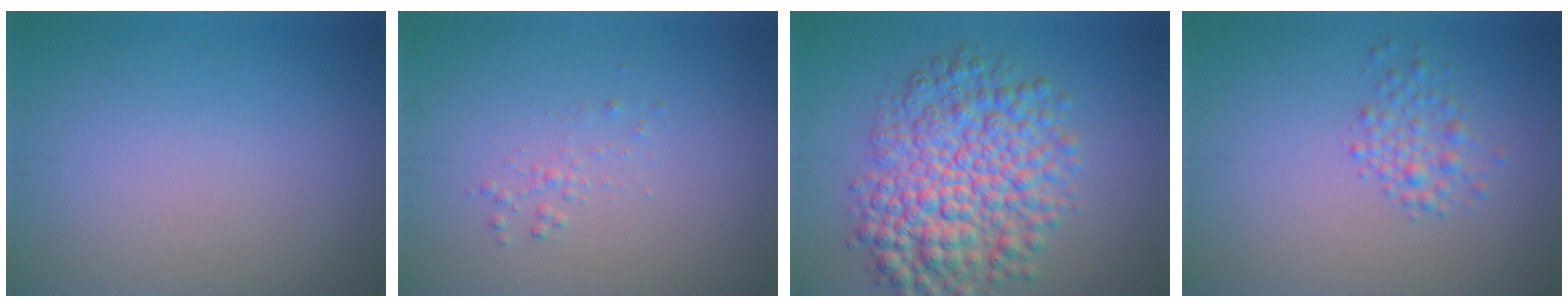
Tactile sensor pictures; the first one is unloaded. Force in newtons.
{"total": 0.9, "press": 0.9, "slide": 0.0}
{"total": 9.1, "press": 9.1, "slide": 0.2}
{"total": 2.1, "press": 2.1, "slide": 0.1}